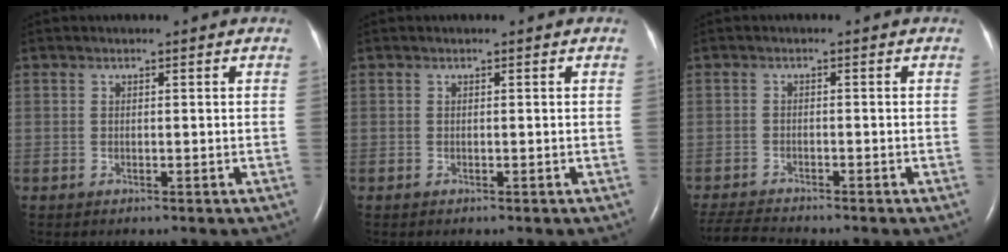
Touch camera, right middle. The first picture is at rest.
{"total": 0.0}
{"total": 4.7, "force": [-4.6, -0.2, 1.0], "torque": [-0.021, -0.021, -0.080]}